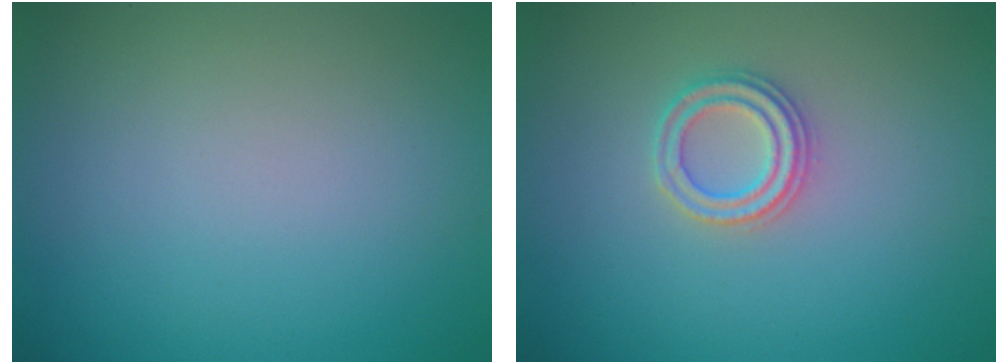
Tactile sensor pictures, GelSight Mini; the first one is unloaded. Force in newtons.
{"total": 2.3, "press": 2.3, "slide": 0.3}